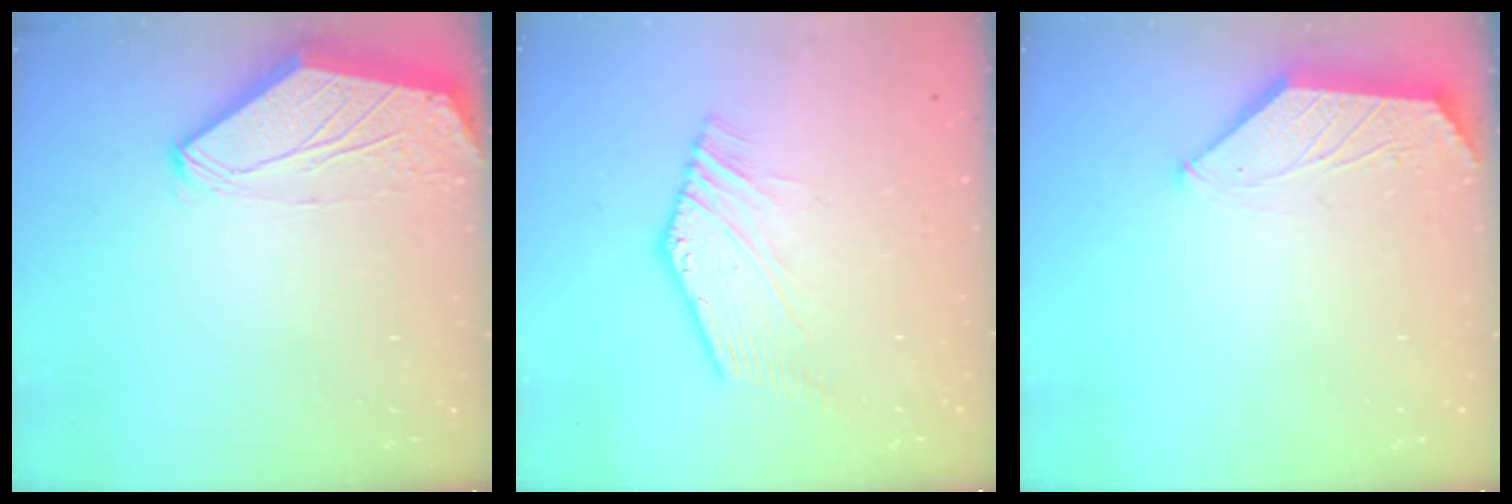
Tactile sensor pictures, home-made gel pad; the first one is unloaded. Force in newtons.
{"total": 2.7, "press": 2.5, "slide": 1.1}
{"total": 1.6, "press": 1.6, "slide": 0.3}